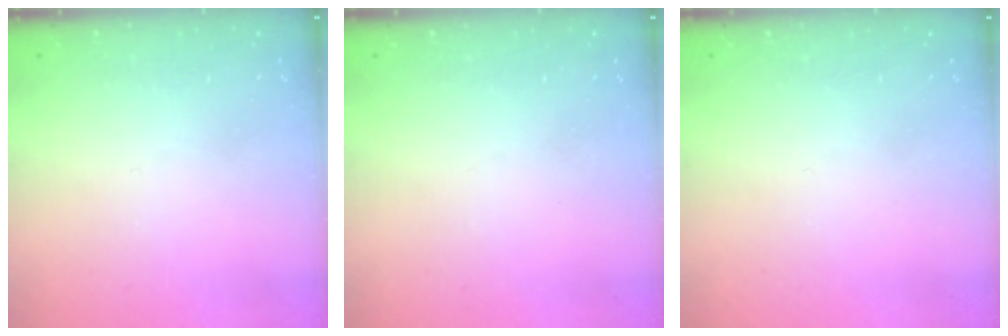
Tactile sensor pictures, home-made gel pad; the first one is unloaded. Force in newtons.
{"total": 0.0}
{"total": 0.0}